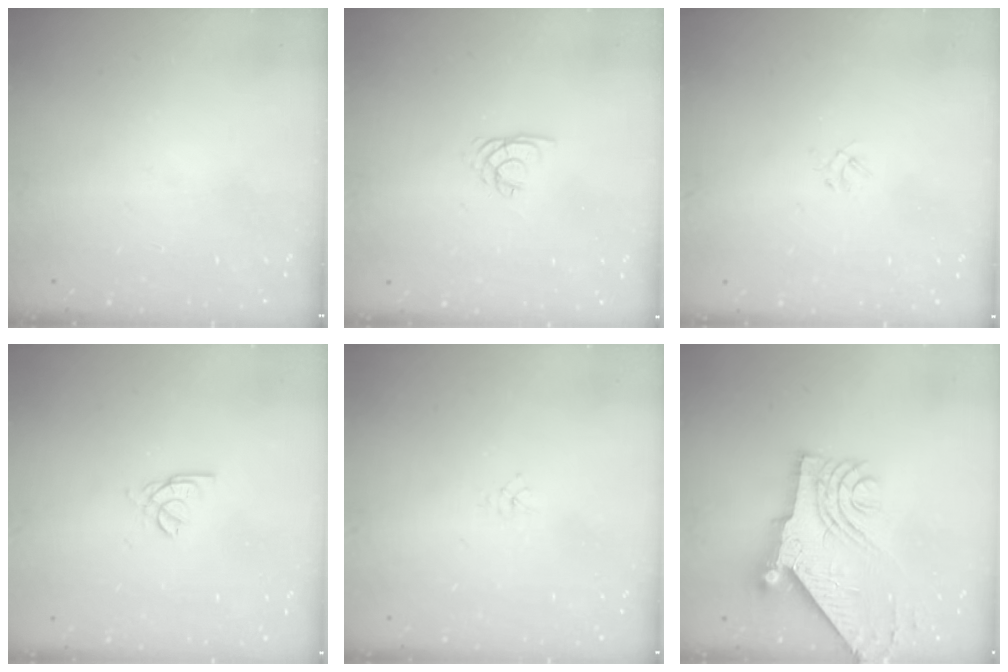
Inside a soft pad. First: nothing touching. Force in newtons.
{"total": 2.2, "press": 2.2, "slide": 0.3}
{"total": 2.0, "press": 2.0, "slide": 0.4}
{"total": 2.2, "press": 2.1, "slide": 0.6}
{"total": 1.9, "press": 1.9, "slide": 0.3}
{"total": 11.9, "press": 11.9, "slide": 1.2}